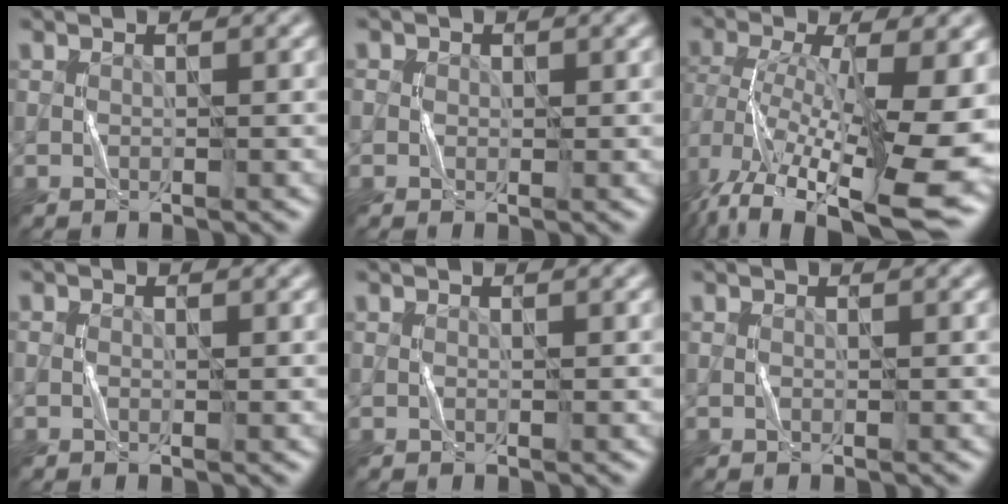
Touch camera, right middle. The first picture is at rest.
{"total": 1.2, "force": [0.3, 1.1, 0.5], "torque": [-0.004, 0.003, 0.001]}
{"total": 14.6, "force": [-5.9, 5.7, 12.1], "torque": [-0.240, -0.014, -0.087]}
{"total": 0.5, "force": [0.0, 0.3, 0.4], "torque": [-0.005, 0.000, 0.000]}
{"total": 0.0}
{"total": 0.0}